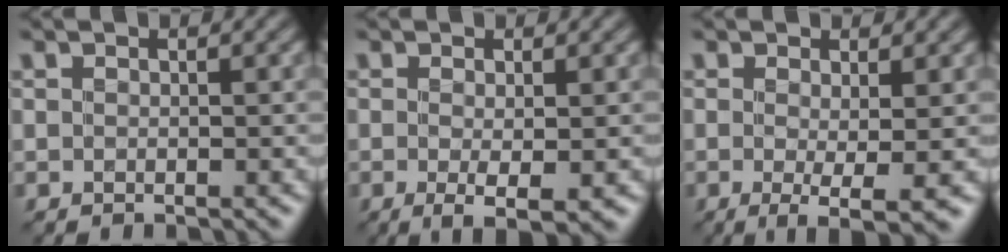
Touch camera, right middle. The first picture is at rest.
{"total": 2.8, "force": [-0.5, 0.7, 2.6], "torque": [-0.050, -0.007, -0.008]}
{"total": 3.6, "force": [-0.4, 0.8, 3.5], "torque": [-0.066, -0.012, -0.007]}